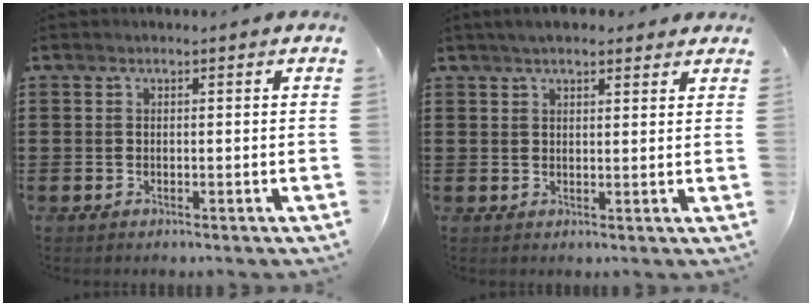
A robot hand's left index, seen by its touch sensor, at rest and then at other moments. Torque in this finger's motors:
{"motor_torque": [1.16, 0.10, 0.39, 0.04]}